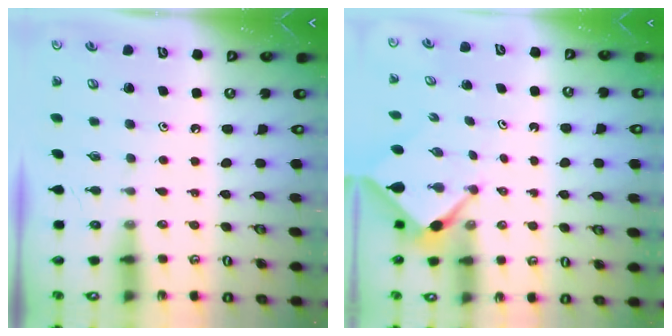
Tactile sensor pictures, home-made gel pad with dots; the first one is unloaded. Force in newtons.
{"total": 2.3, "press": 2.3, "slide": 0.3}